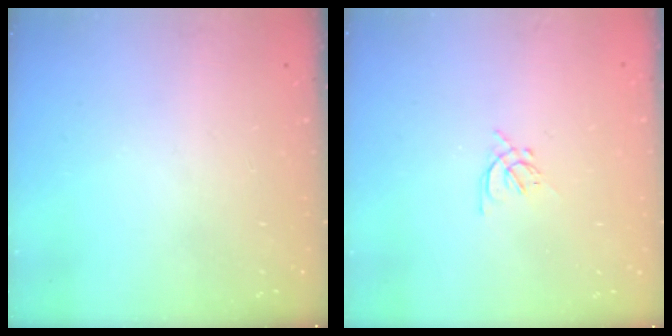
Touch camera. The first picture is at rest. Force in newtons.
{"total": 2.0, "press": 1.9, "slide": 0.5}